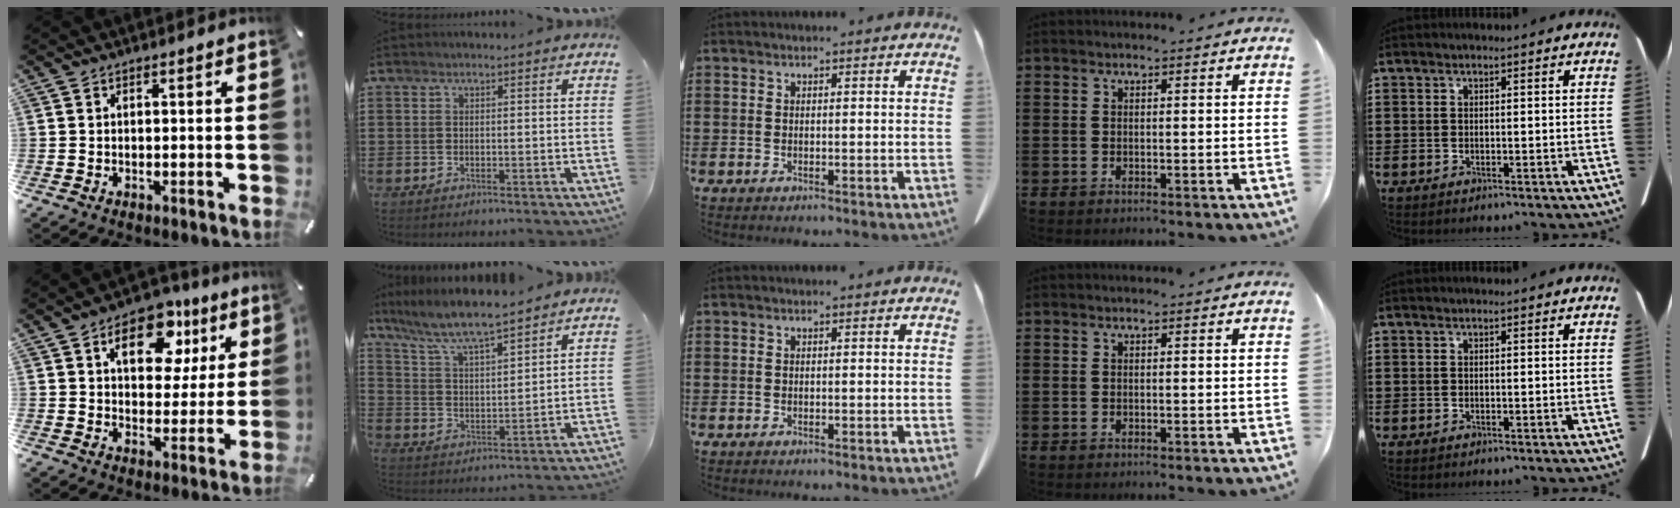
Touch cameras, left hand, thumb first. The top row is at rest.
{"thumb": {"total": 13.5, "force": [6.3, 8.7, 8.2], "torque": [-0.105, -0.019, 0.105]}, "index": {"total": 7.2, "force": [6.5, 0.5, 3.1], "torque": [-0.087, -0.035, 0.110]}}